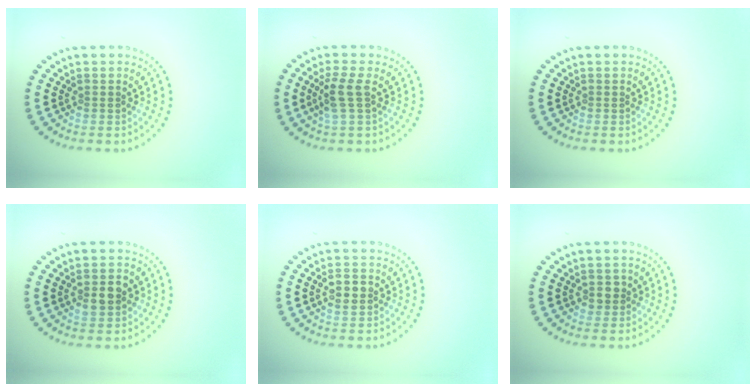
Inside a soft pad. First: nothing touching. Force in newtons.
{"total": 2.4, "press": 2.0, "slide": 1.2}
{"total": 0.0}
{"total": 2.5, "press": 2.5, "slide": 0.1}
{"total": 2.1, "press": 2.1, "slide": 0.2}
{"total": 1.3, "press": 1.2, "slide": 0.5}